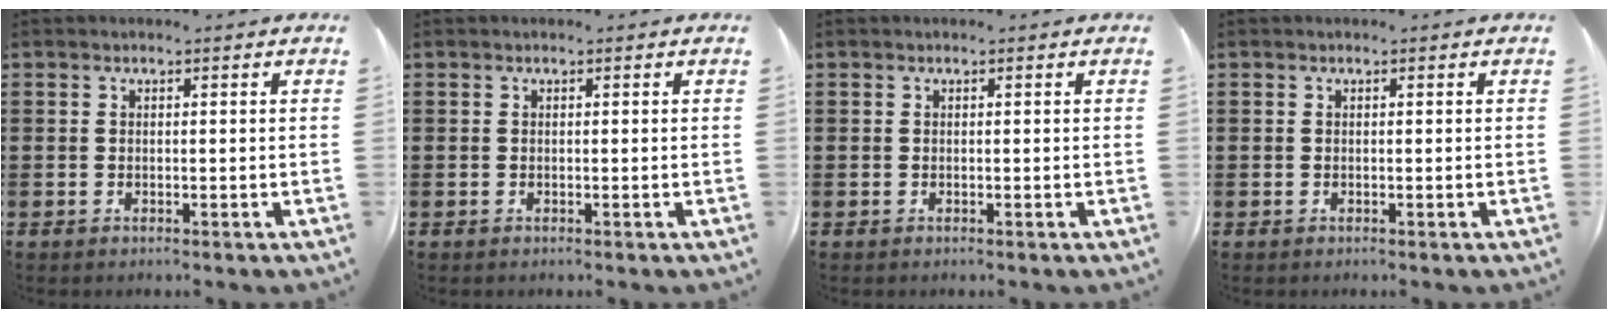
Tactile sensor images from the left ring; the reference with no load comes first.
{"total": 0.0}
{"total": 0.0}
{"total": 0.0}